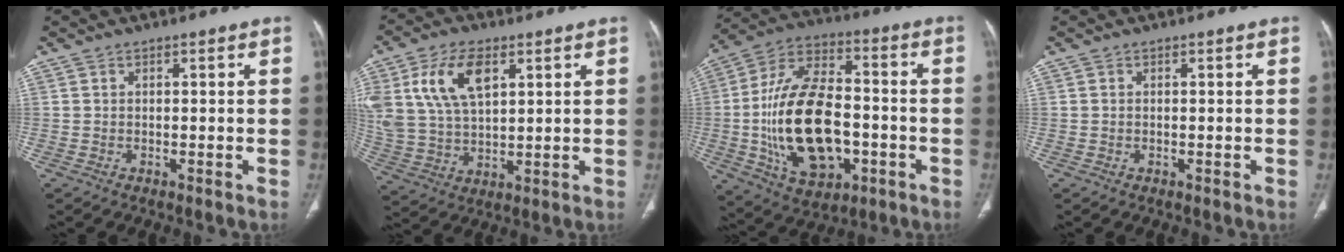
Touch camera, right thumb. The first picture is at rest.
{"total": 14.6, "force": [5.8, 8.0, 10.7], "torque": [-0.208, -0.007, 0.120]}
{"total": 23.1, "force": [-4.0, 13.5, 18.3], "torque": [-0.321, 0.024, -0.057]}
{"total": 0.0}